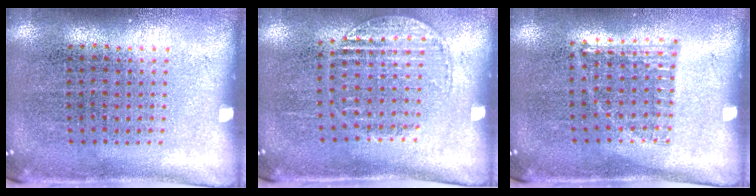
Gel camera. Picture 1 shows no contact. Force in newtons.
{"total": 1.2, "press": 1.1, "slide": 0.4}
{"total": 0.9, "press": 0.8, "slide": 0.2}